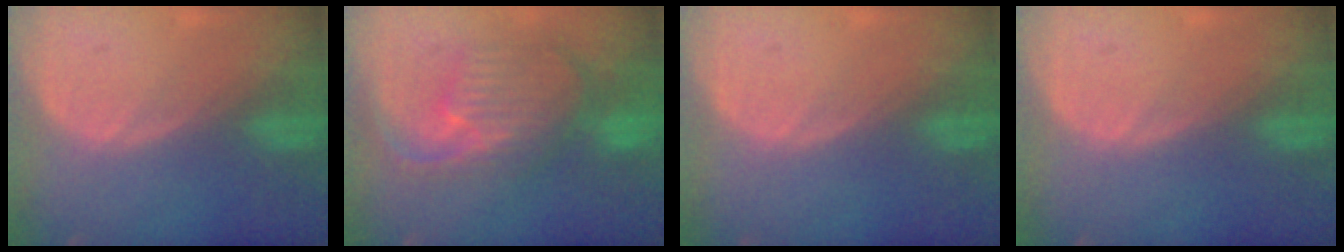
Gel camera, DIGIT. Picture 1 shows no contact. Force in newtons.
{"total": 10.6, "press": 9.5, "slide": 4.8}
{"total": 0.0}
{"total": 0.0}